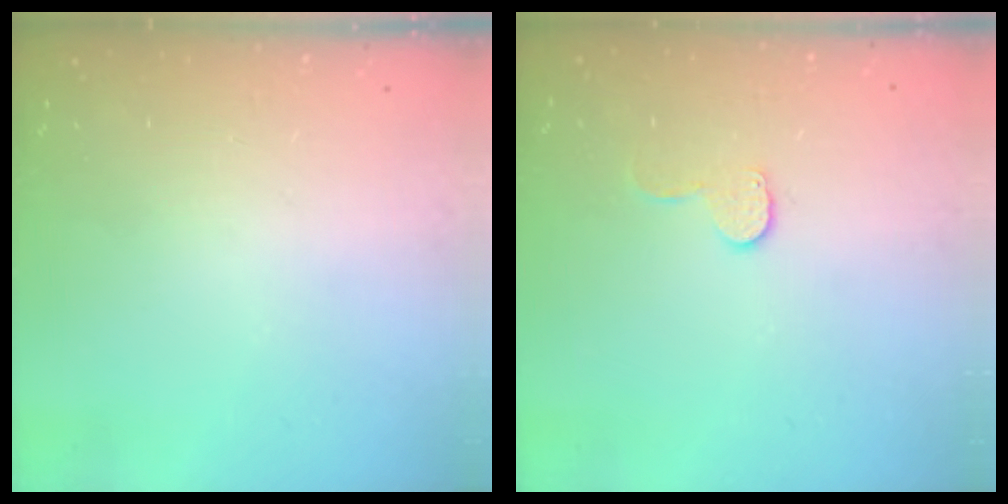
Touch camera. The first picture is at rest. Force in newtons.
{"total": 7.1, "press": 7.1, "slide": 0.4}